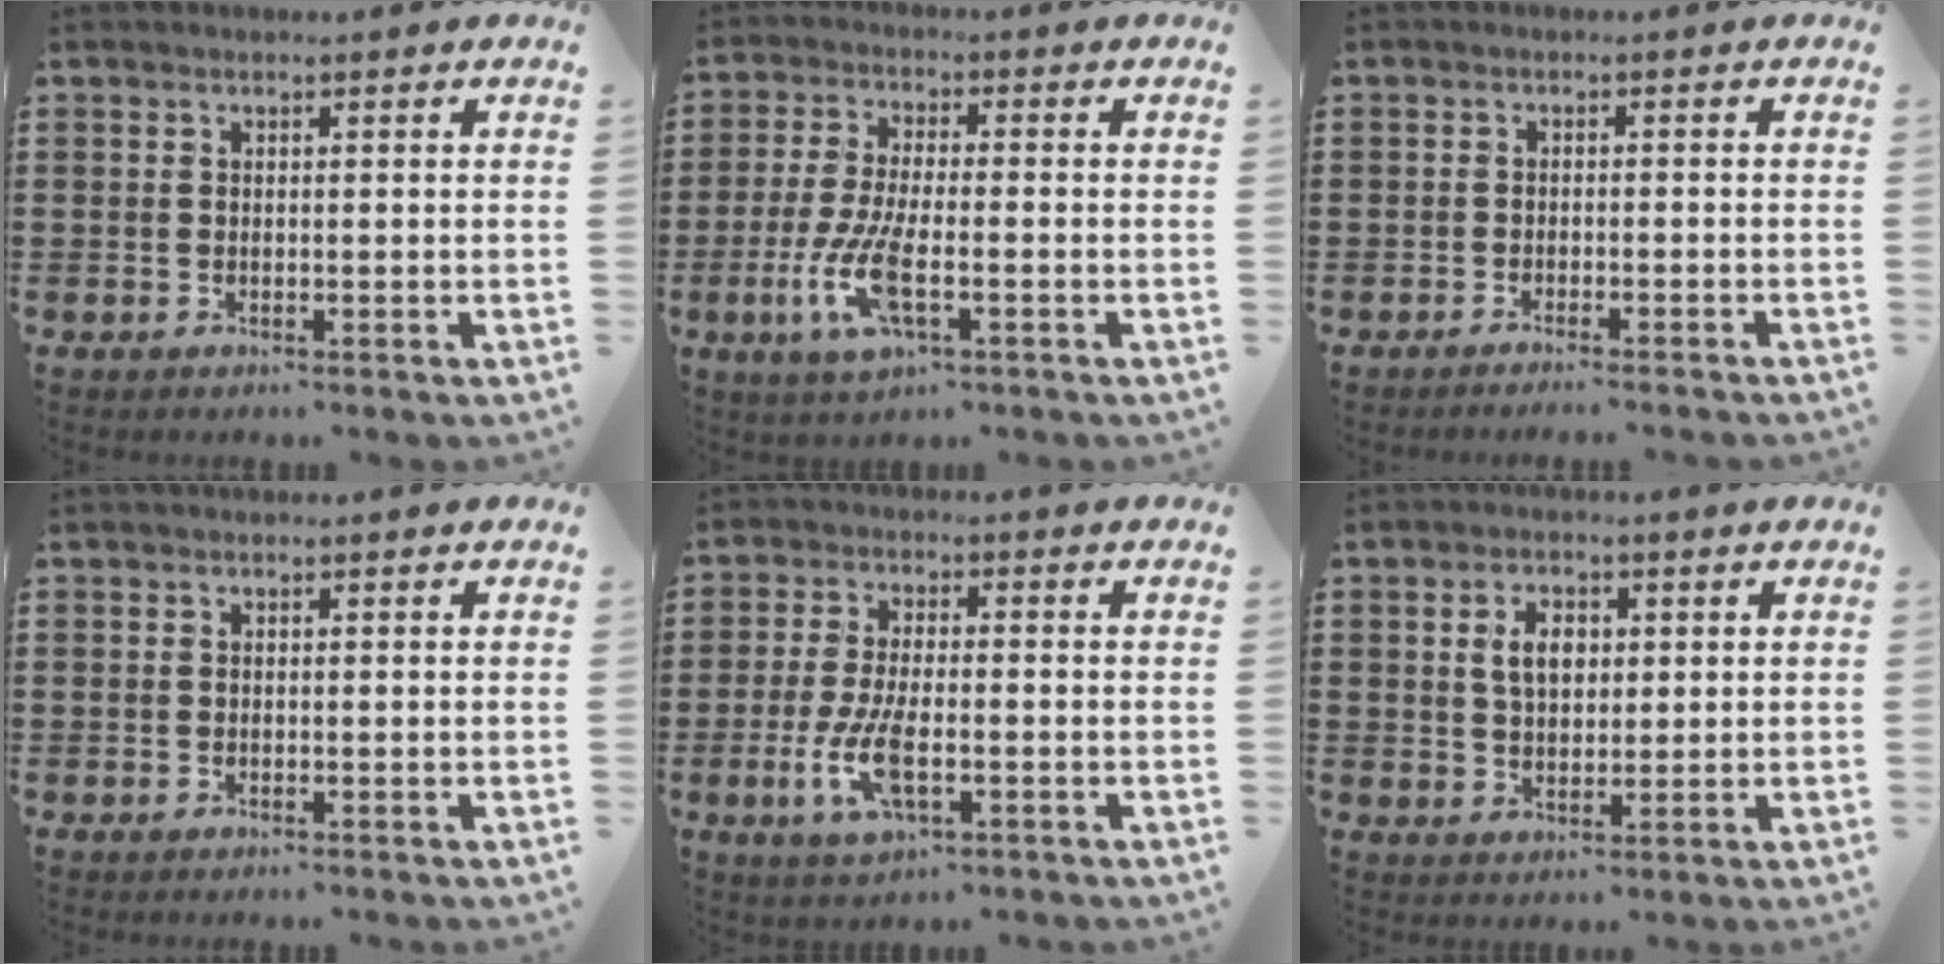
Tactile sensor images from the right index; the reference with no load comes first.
{"total": 8.2, "force": [-3.0, 2.3, 7.3], "torque": [-0.175, -0.023, -0.059]}
{"total": 1.6, "force": [-1.5, -0.3, 0.4], "torque": [-0.006, 0.001, -0.031]}
{"total": 0.0}
{"total": 7.4, "force": [-2.1, 2.6, 6.6], "torque": [-0.150, -0.015, -0.042]}
{"total": 4.5, "force": [1.0, 3.0, 3.2], "torque": [-0.064, 0.010, 0.013]}